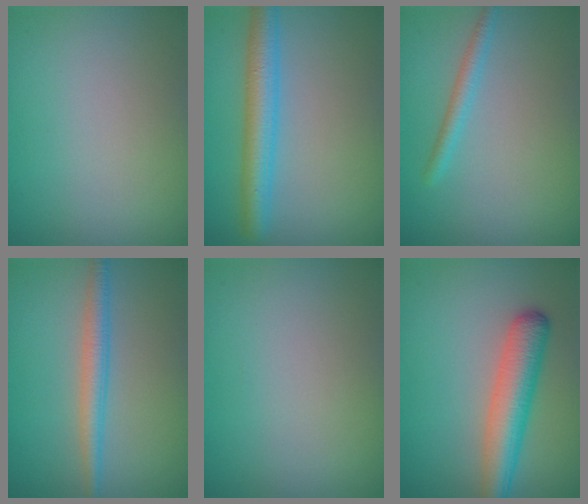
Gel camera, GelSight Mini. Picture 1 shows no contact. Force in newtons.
{"total": 4.4, "press": 4.4, "slide": 0.2}
{"total": 1.6, "press": 1.6, "slide": 0.1}
{"total": 2.7, "press": 2.7, "slide": 0.0}
{"total": 0.0}
{"total": 5.2, "press": 5.2, "slide": 0.3}